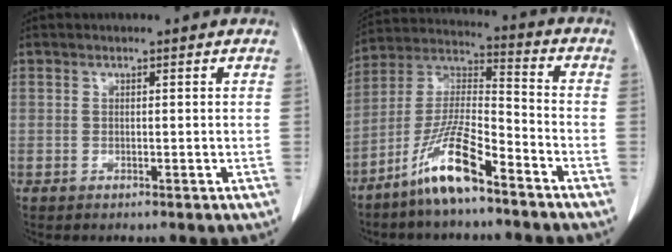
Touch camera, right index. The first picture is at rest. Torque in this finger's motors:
{"motor_torque": [1.06, -1.08, 0.35, 0.21]}